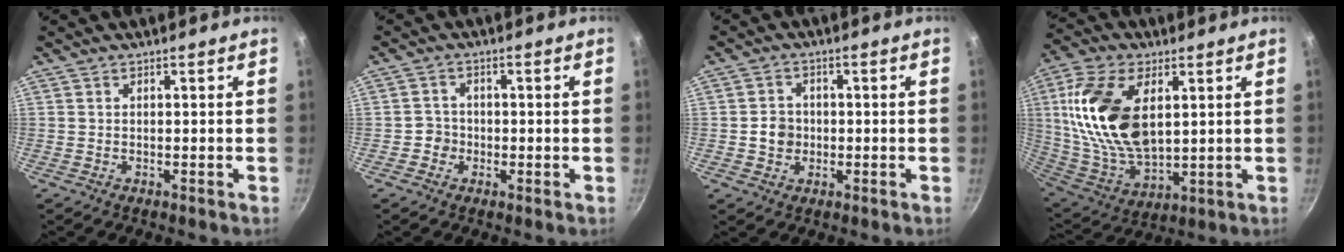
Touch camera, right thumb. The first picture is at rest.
{"total": 2.7, "force": [-0.9, 2.5, 0.4], "torque": [0.014, 0.010, -0.019]}
{"total": 4.2, "force": [-0.5, 3.8, 1.7], "torque": [-0.008, 0.010, -0.011]}
{"total": 20.8, "force": [5.0, 11.7, 16.4], "torque": [-0.309, -0.018, 0.105]}